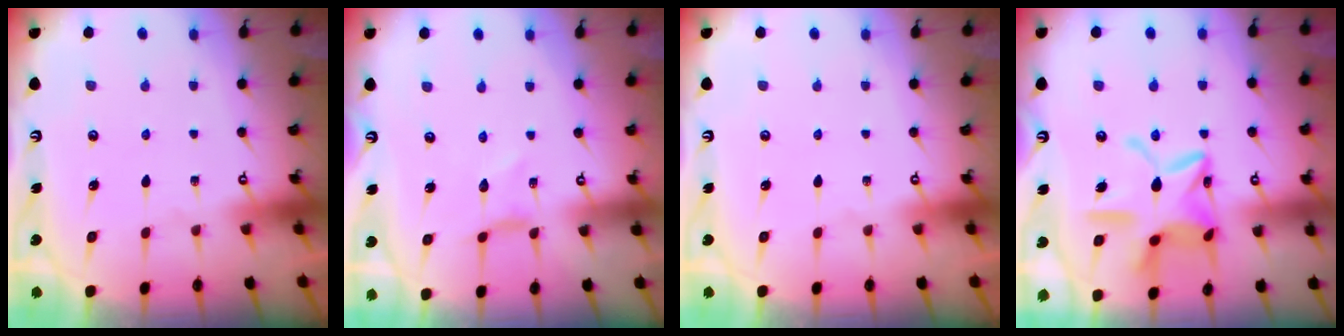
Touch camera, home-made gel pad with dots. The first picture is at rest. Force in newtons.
{"total": 0.0}
{"total": 0.0}
{"total": 16.8, "press": 16.8, "slide": 1.4}